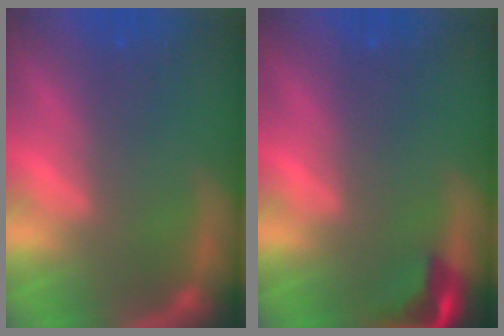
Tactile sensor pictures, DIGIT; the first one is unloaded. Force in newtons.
{"total": 2.9}